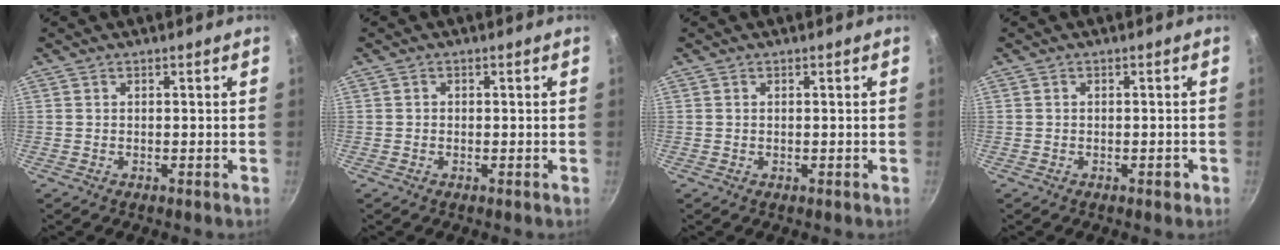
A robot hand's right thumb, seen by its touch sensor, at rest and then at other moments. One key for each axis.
{"total": 0.5, "fx": -0.1, "fy": 0.5, "fz": 0.2, "tx": -0.001, "ty": 0.002, "tz": -0.003}
{"total": 0.0}
{"total": 1.2, "fx": -0.6, "fy": 0.7, "fz": 0.7, "tx": -0.006, "ty": 0.009, "tz": -0.006}